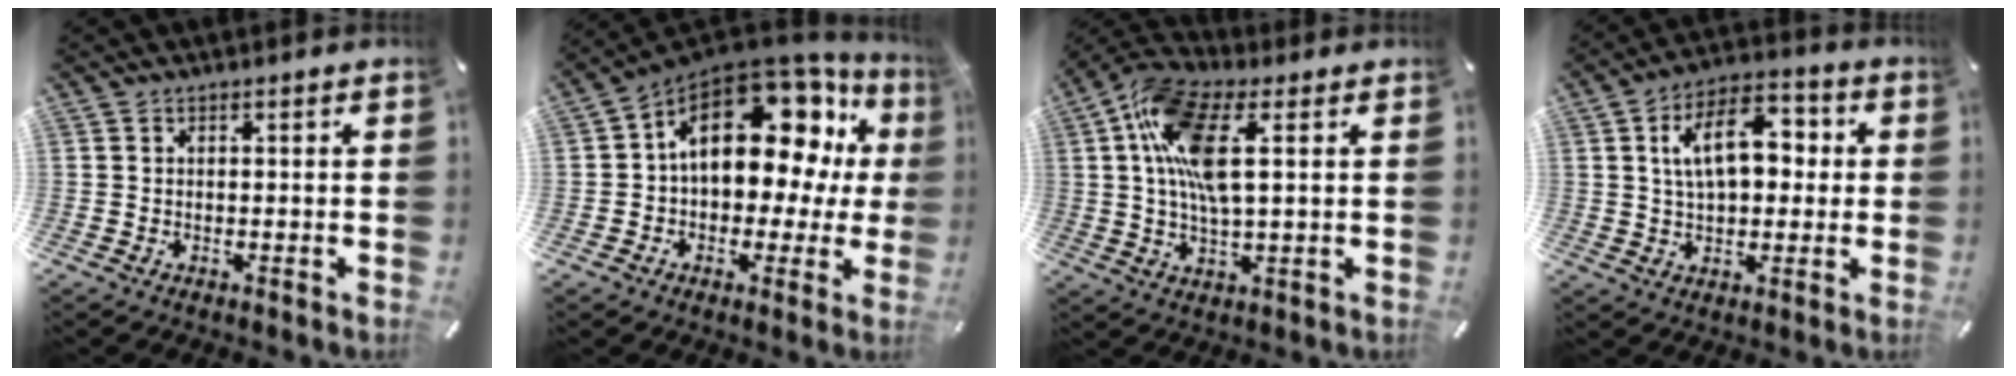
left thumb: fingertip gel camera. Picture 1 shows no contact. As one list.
[{"total": 20.7, "force": [6.8, 12.4, 15.2], "torque": [-0.224, -0.040, 0.113]}, {"total": 13.6, "force": [3.9, 5.6, 11.8], "torque": [-0.258, -0.004, 0.066]}, {"total": 12.9, "force": [2.4, 7.8, 10.0], "torque": [-0.166, 0.011, 0.040]}]